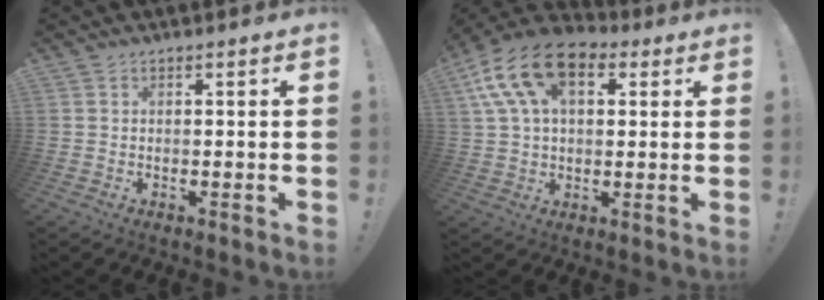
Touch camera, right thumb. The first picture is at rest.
{"total": 17.8, "force": [7.5, 10.9, 11.9], "torque": [-0.230, -0.023, 0.133]}